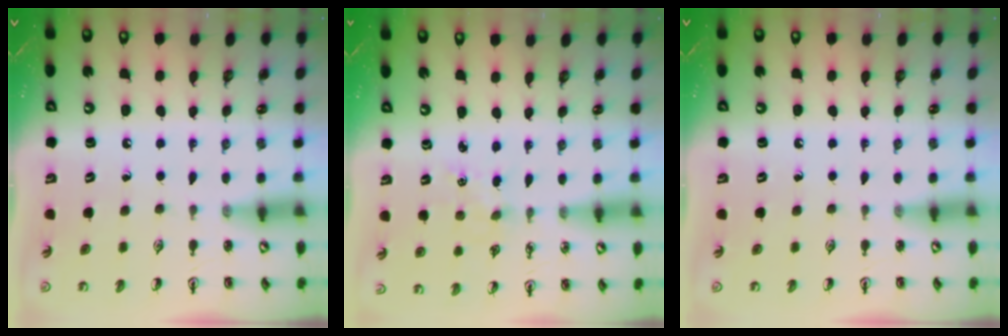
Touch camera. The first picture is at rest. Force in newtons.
{"total": 2.7, "press": 2.7, "slide": 0.4}
{"total": 0.0}